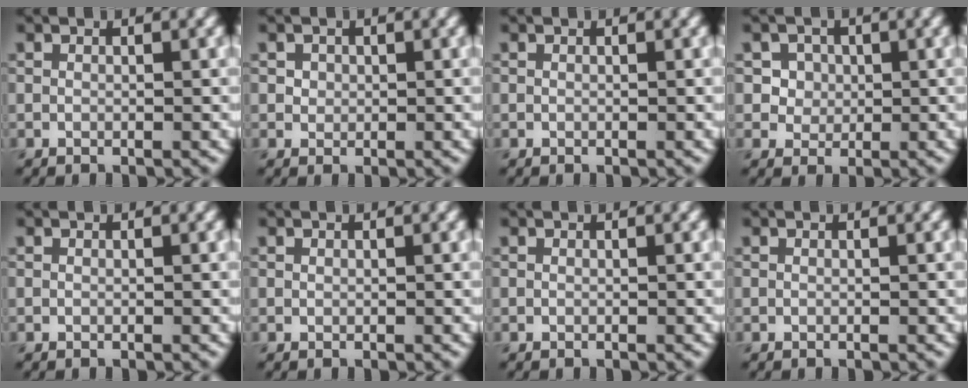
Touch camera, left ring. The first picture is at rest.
{"total": 0.9, "force": [0.3, 0.9, 0.3], "torque": [0.000, -0.004, 0.007]}
{"total": 0.0}
{"total": 4.1, "force": [1.7, 3.4, 1.6], "torque": [-0.030, 0.005, 0.030]}
{"total": 0.0}
{"total": 0.0}
{"total": 0.0}
{"total": 0.0}